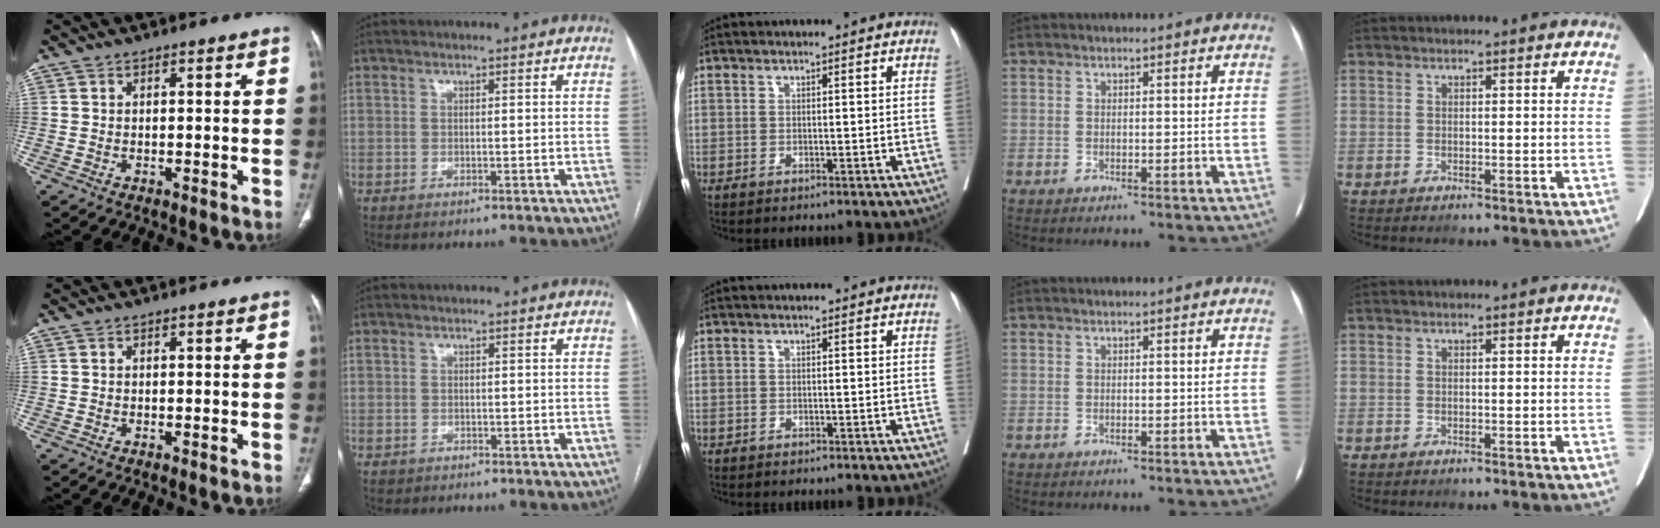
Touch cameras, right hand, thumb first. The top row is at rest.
{"index": {"total": 0.8, "force": [-0.3, 0.8, -0.1], "torque": [0.002, 0.005, -0.005]}}